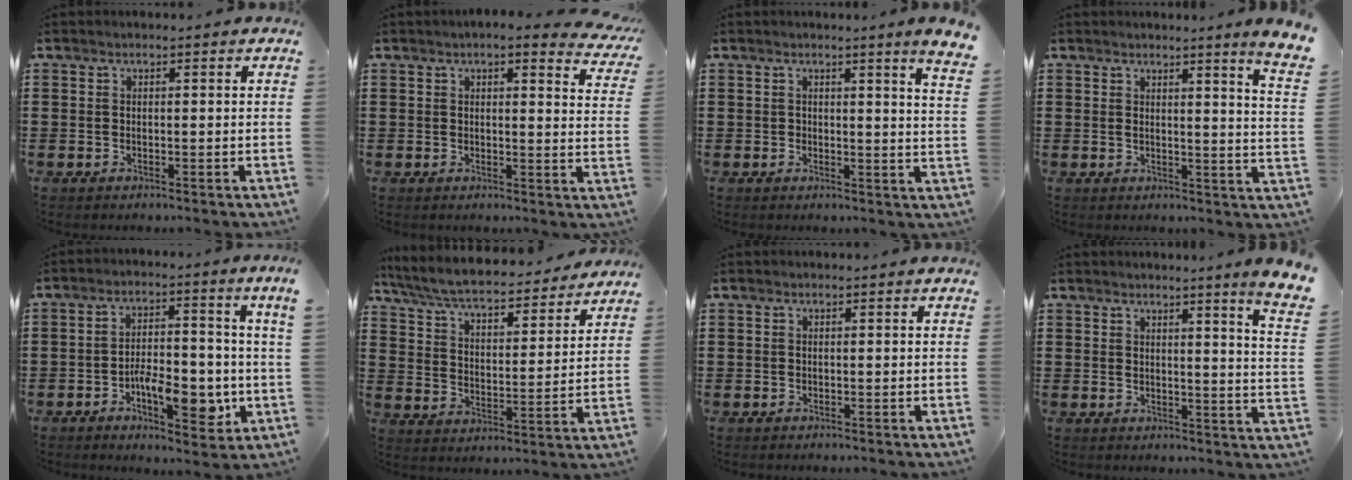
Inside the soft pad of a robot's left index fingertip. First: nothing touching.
{"total": 3.2, "force": [2.8, 0.5, 1.5], "torque": [-0.031, -0.010, 0.048]}
{"total": 2.7, "force": [2.1, -0.2, 1.8], "torque": [-0.026, -0.015, 0.031]}
{"total": 3.4, "force": [2.7, -1.1, 1.8], "torque": [-0.044, -0.024, 0.041]}
{"total": 8.3, "force": [-2.4, 2.5, 7.5], "torque": [-0.135, 0.000, -0.041]}
{"total": 6.4, "force": [5.9, 0.7, 2.4], "torque": [-0.074, -0.042, 0.098]}
{"total": 0.0}
{"total": 4.0, "force": [3.2, -1.2, 2.1], "torque": [-0.054, -0.027, 0.049]}